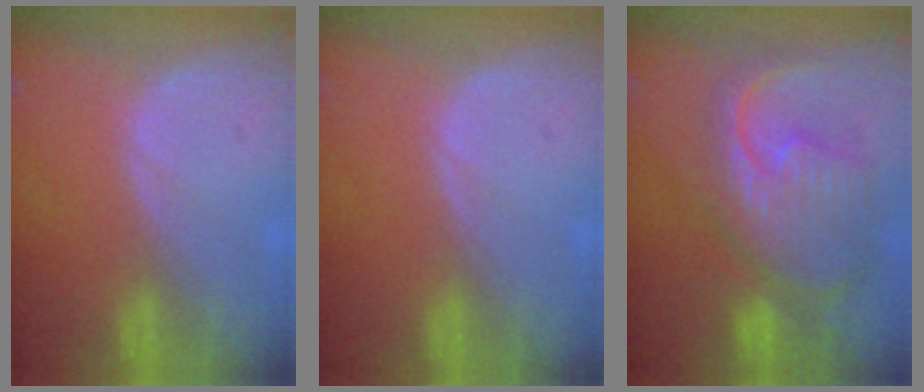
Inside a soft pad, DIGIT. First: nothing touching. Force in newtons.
{"total": 0.0}
{"total": 12.2, "press": 10.5, "slide": 6.2}